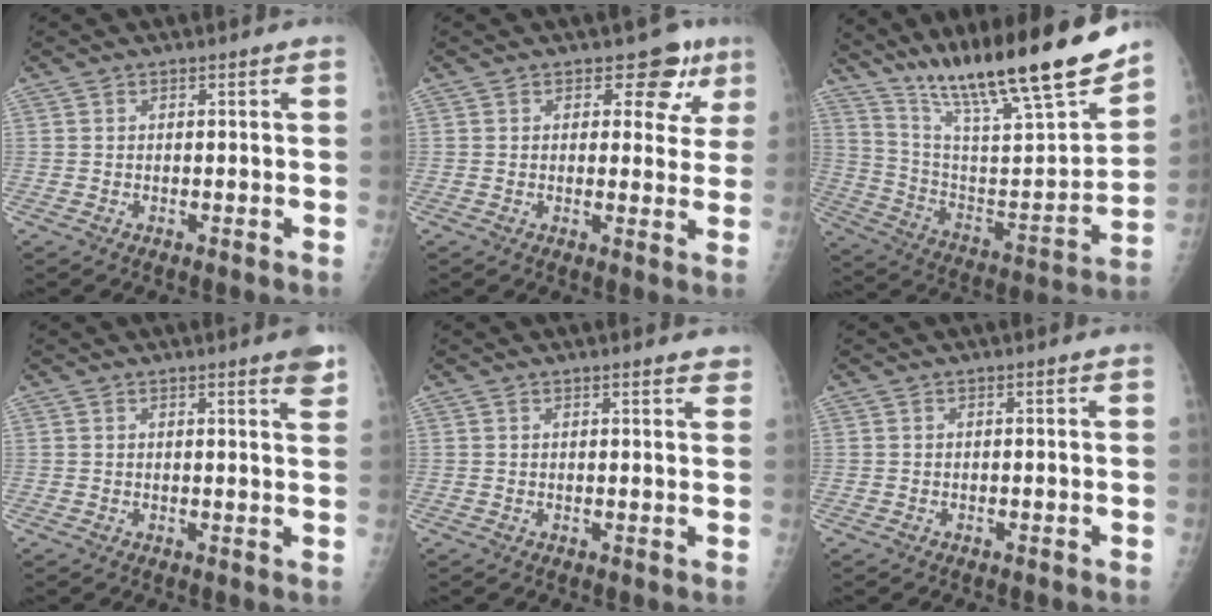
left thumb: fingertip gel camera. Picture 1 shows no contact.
{"total": 6.6, "force": [3.7, 4.5, 3.2], "torque": [0.003, -0.012, 0.036]}
{"total": 26.3, "force": [20.0, 4.0, 16.5], "torque": [-0.250, -0.081, 0.336]}
{"total": 3.5, "force": [2.4, 0.3, 2.6], "torque": [-0.025, -0.011, 0.027]}
{"total": 3.3, "force": [2.8, 0.8, 1.5], "torque": [-0.003, -0.006, 0.028]}
{"total": 0.0}